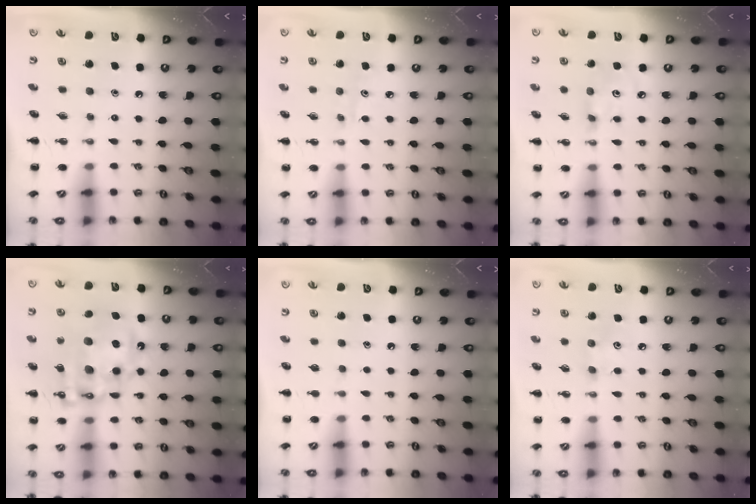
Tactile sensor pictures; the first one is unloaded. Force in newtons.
{"total": 2.6, "press": 2.3, "slide": 1.1}
{"total": 3.5, "press": 3.4, "slide": 0.9}
{"total": 20.4, "press": 19.9, "slide": 4.7}
{"total": 0.8, "press": 0.8, "slide": 0.1}
{"total": 4.5, "press": 4.4, "slide": 1.1}